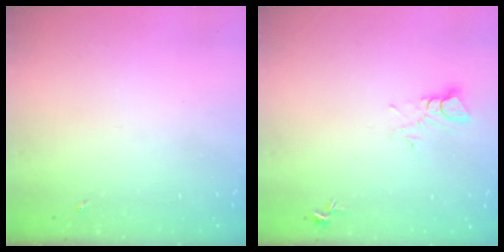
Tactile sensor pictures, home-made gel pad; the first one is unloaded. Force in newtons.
{"total": 3.9, "press": 3.9, "slide": 0.2}